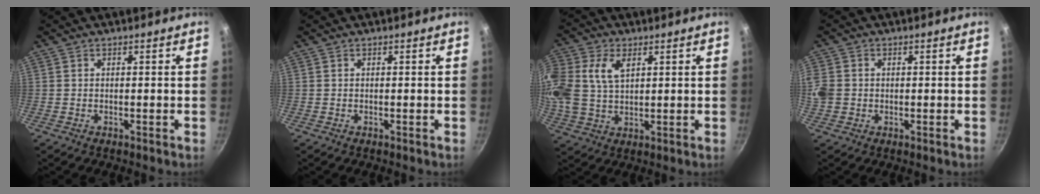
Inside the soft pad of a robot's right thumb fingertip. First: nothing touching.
{"total": 0.0}
{"total": 14.3, "force": [4.3, 9.9, 9.4], "torque": [-0.221, 0.016, 0.081]}
{"total": 5.6, "force": [0.0, 4.9, 2.7], "torque": [-0.057, 0.004, -0.005]}